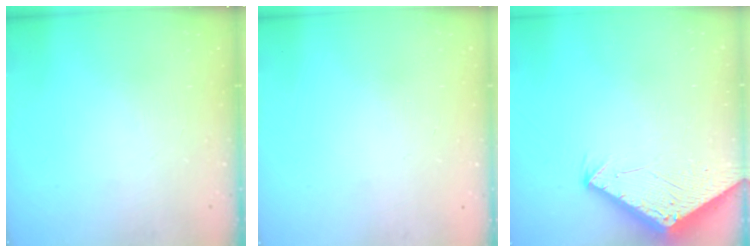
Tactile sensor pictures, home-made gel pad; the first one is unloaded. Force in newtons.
{"total": 0.0}
{"total": 2.8, "press": 2.8, "slide": 0.1}